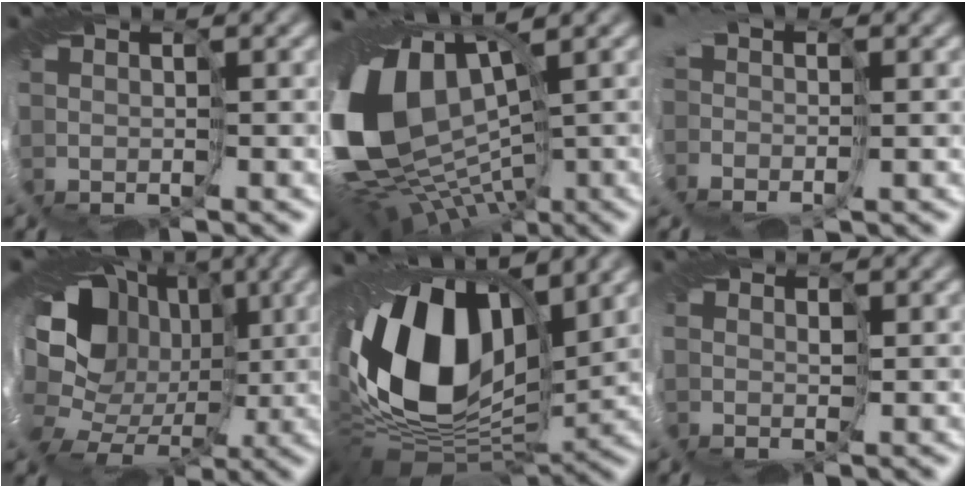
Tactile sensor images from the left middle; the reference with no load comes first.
{"total": 16.2, "force": [-0.9, 10.5, 12.3], "torque": [-0.248, -0.015, 0.002]}
{"total": 3.3, "force": [-1.0, 2.3, 2.2], "torque": [-0.033, 0.006, -0.013]}
{"total": 17.2, "force": [0.3, 14.7, 8.8], "torque": [-0.137, 0.012, -0.024]}
{"total": 17.7, "force": [2.8, 11.2, 13.4], "torque": [-0.282, 0.007, 0.037]}
{"total": 1.0, "force": [0.3, 0.9, 0.4], "torque": [-0.004, 0.000, 0.004]}